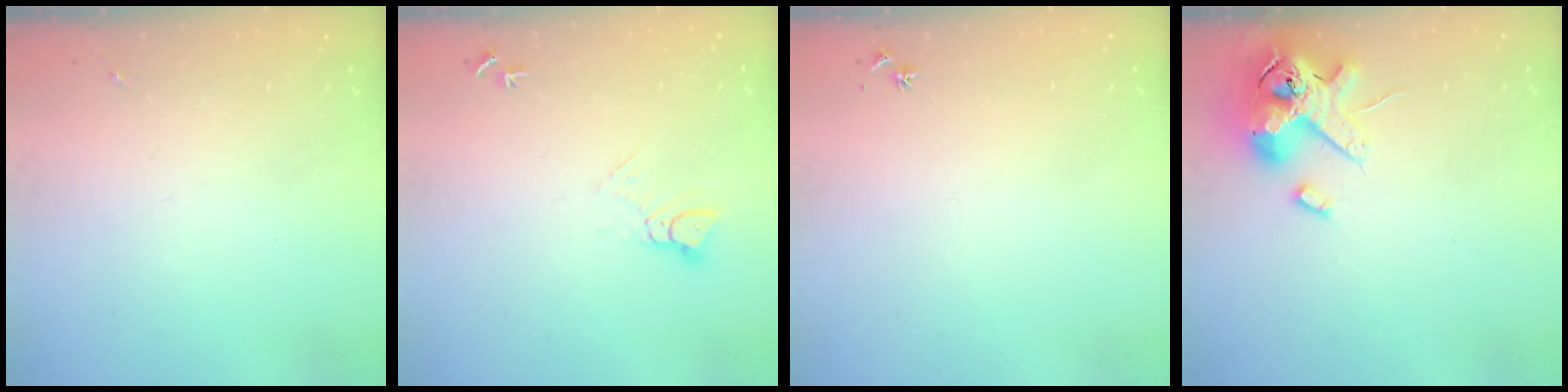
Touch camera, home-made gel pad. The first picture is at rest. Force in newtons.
{"total": 4.1, "press": 4.1, "slide": 0.3}
{"total": 3.0, "press": 2.9, "slide": 0.3}
{"total": 15.3, "press": 15.1, "slide": 2.6}